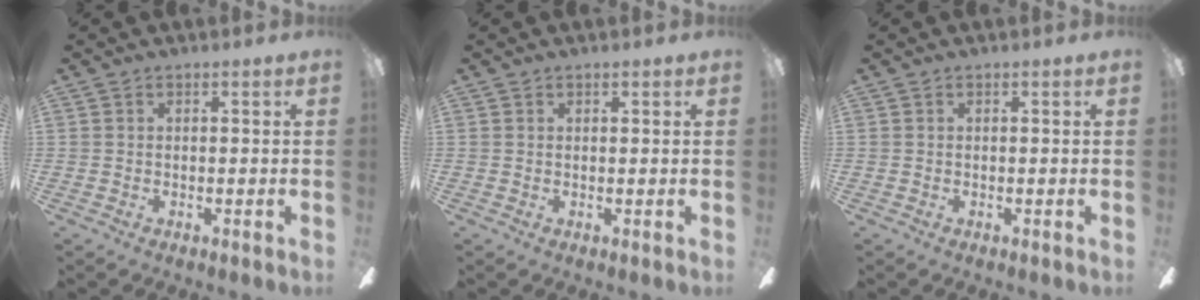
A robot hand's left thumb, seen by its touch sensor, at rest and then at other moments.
{"total": 0.7, "force": [0.6, 0.2, 0.0], "torque": [0.008, -0.005, 0.011]}
{"total": 0.0}